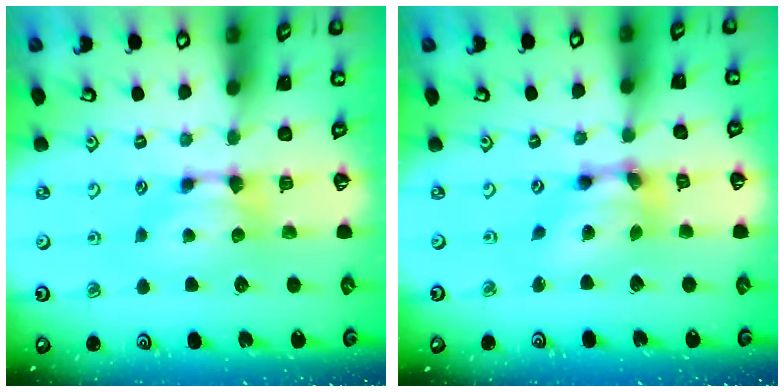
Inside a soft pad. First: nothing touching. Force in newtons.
{"total": 6.3, "press": 5.9, "slide": 2.2}